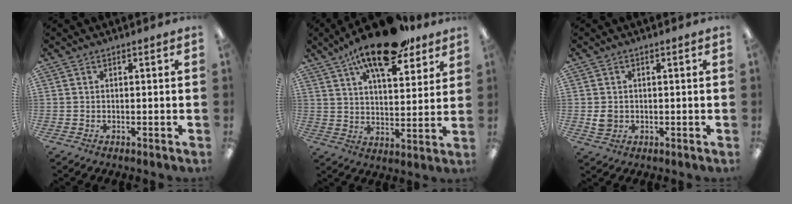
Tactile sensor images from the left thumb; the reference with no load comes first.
{"total": 17.0, "force": [12.1, 6.0, 10.2], "torque": [-0.164, -0.059, 0.202]}
{"total": 2.9, "force": [0.3, 2.4, 1.6], "torque": [-0.016, -0.001, 0.002]}